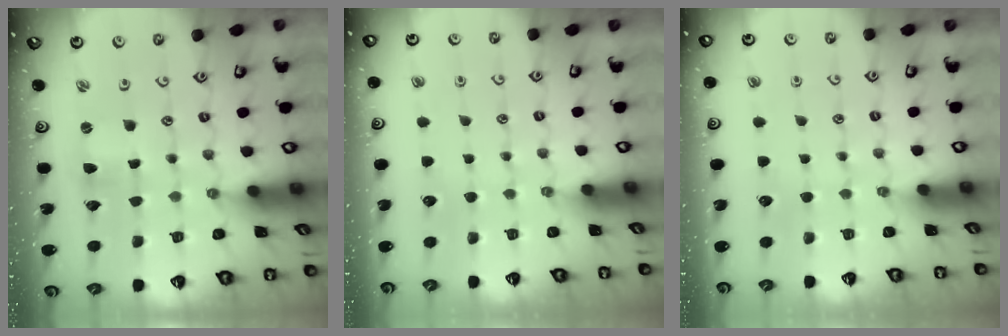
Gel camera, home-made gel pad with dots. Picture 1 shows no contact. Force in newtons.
{"total": 0.0}
{"total": 0.0}